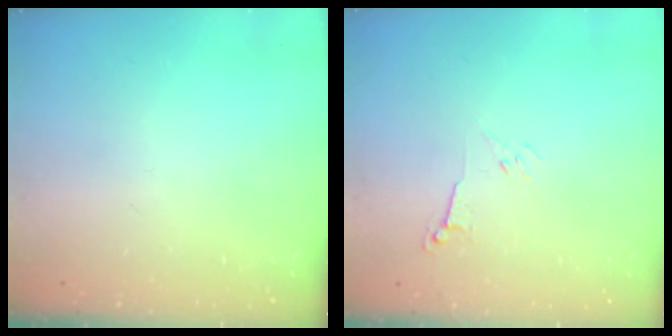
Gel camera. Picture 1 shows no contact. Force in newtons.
{"total": 3.0, "press": 2.9, "slide": 0.8}